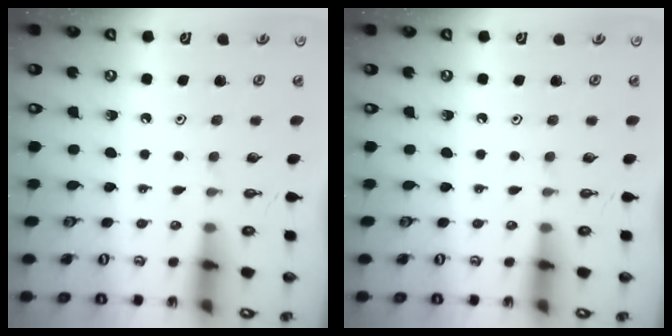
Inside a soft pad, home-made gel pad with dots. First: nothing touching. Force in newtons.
{"total": 0.0}